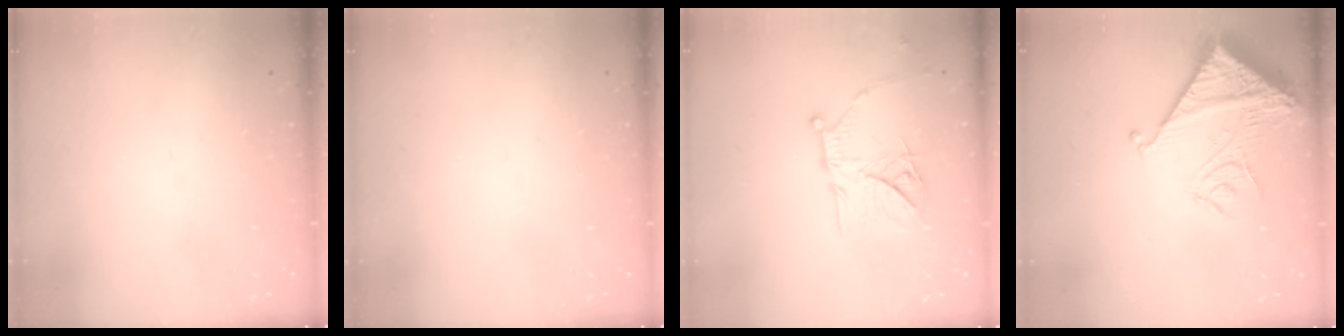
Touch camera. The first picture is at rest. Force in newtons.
{"total": 0.0}
{"total": 17.1, "press": 17.0, "slide": 1.5}
{"total": 15.6, "press": 15.4, "slide": 1.8}